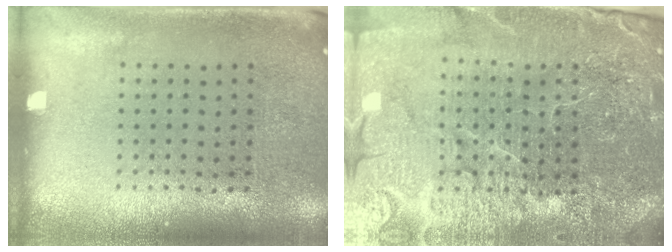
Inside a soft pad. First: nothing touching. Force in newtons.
{"total": 5.7, "press": 5.2, "slide": 2.3}